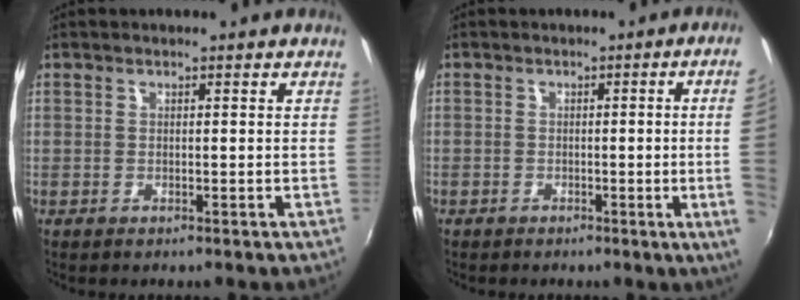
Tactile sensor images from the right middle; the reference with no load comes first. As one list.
[{"total": 7.5, "force": [-0.4, -1.1, 7.4], "torque": [-0.082, -0.010, -0.003]}]